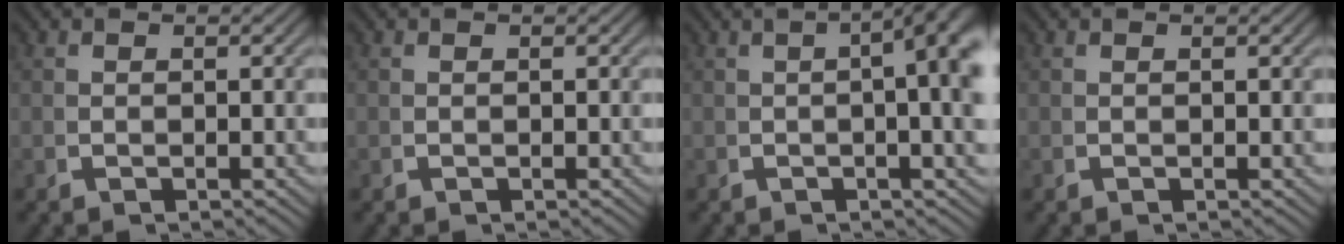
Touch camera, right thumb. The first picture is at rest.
{"total": 0.0}
{"total": 7.4, "force": [1.3, 2.5, 6.9], "torque": [-0.075, 0.019, 0.009]}
{"total": 0.0}